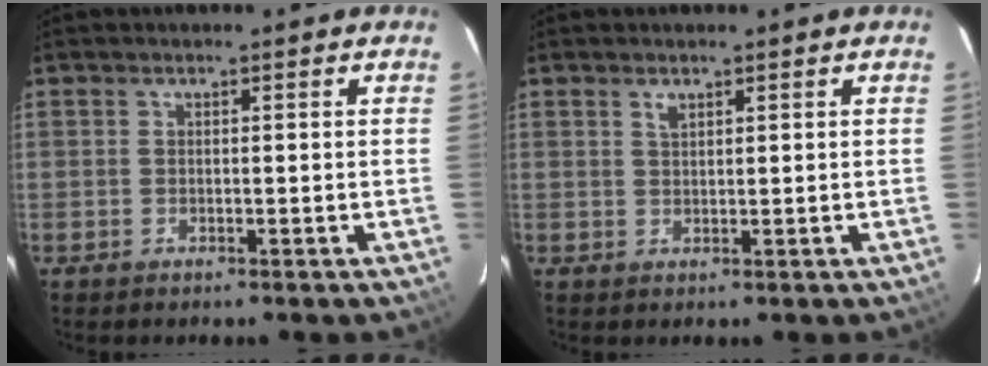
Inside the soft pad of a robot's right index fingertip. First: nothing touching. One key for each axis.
{"total": 1.3, "fx": 0.9, "fy": 0.6, "fz": 0.8, "tx": -0.014, "ty": 0.002, "tz": 0.016}